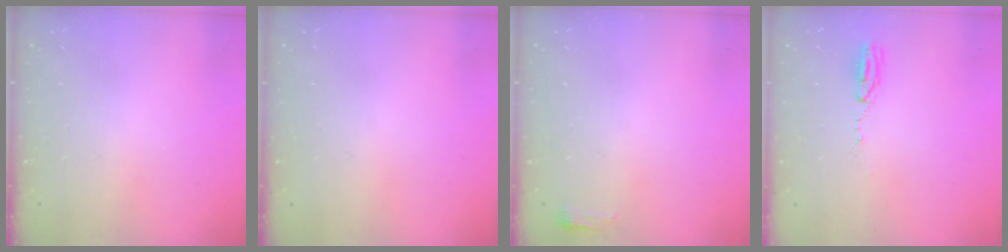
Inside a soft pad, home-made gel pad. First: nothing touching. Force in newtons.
{"total": 0.0}
{"total": 2.7, "press": 2.6, "slide": 0.8}
{"total": 3.9, "press": 3.2, "slide": 2.2}